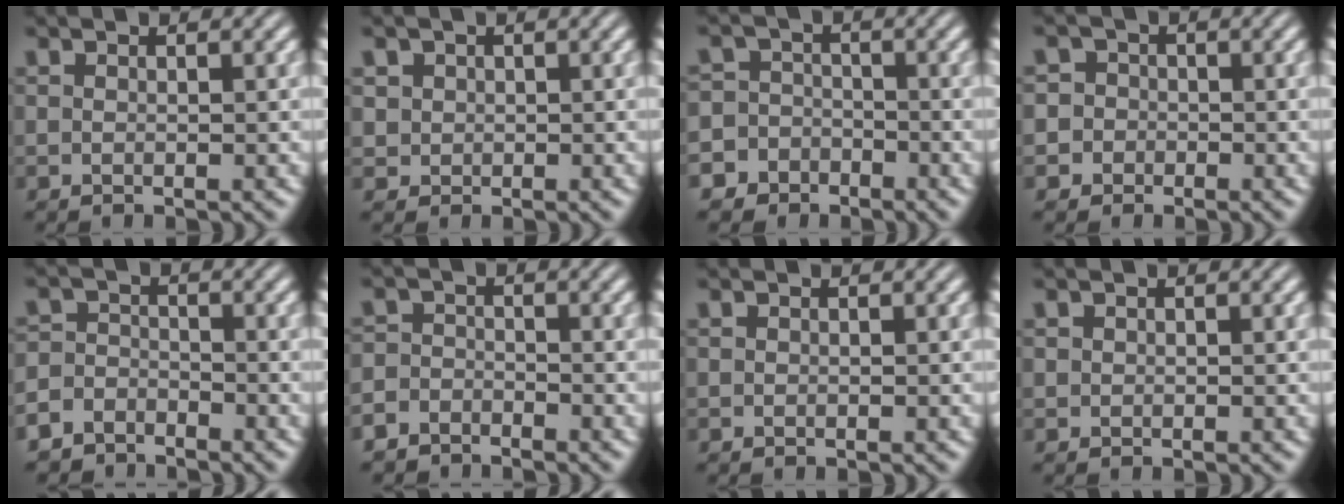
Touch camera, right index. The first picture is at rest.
{"total": 2.9, "force": [0.5, 2.7, 0.9], "torque": [-0.030, -0.018, 0.019]}
{"total": 7.9, "force": [-3.9, 6.9, 0.9], "torque": [-0.023, -0.029, -0.075]}
{"total": 4.0, "force": [-1.2, 3.8, 0.4], "torque": [-0.009, -0.008, -0.029]}
{"total": 3.7, "force": [-3.3, 1.6, 0.0], "torque": [0.013, -0.017, -0.056]}
{"total": 3.2, "force": [-3.0, 0.8, -0.4], "torque": [0.015, -0.016, -0.049]}
{"total": 0.0}
{"total": 0.0}